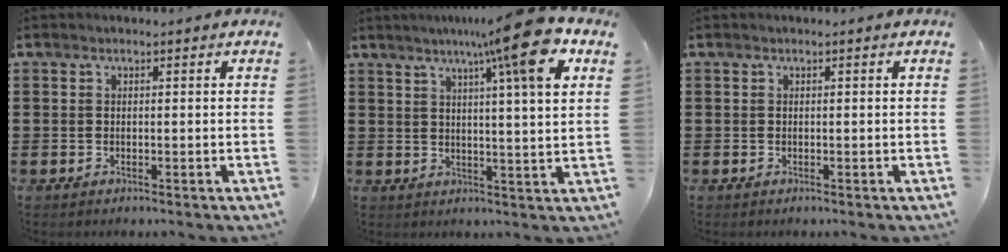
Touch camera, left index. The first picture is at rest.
{"total": 12.1, "force": [7.0, 0.2, 9.8], "torque": [-0.158, -0.021, 0.102]}
{"total": 0.0}